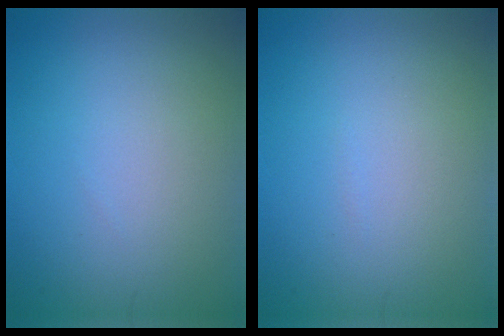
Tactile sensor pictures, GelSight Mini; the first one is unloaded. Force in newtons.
{"total": 0.0}